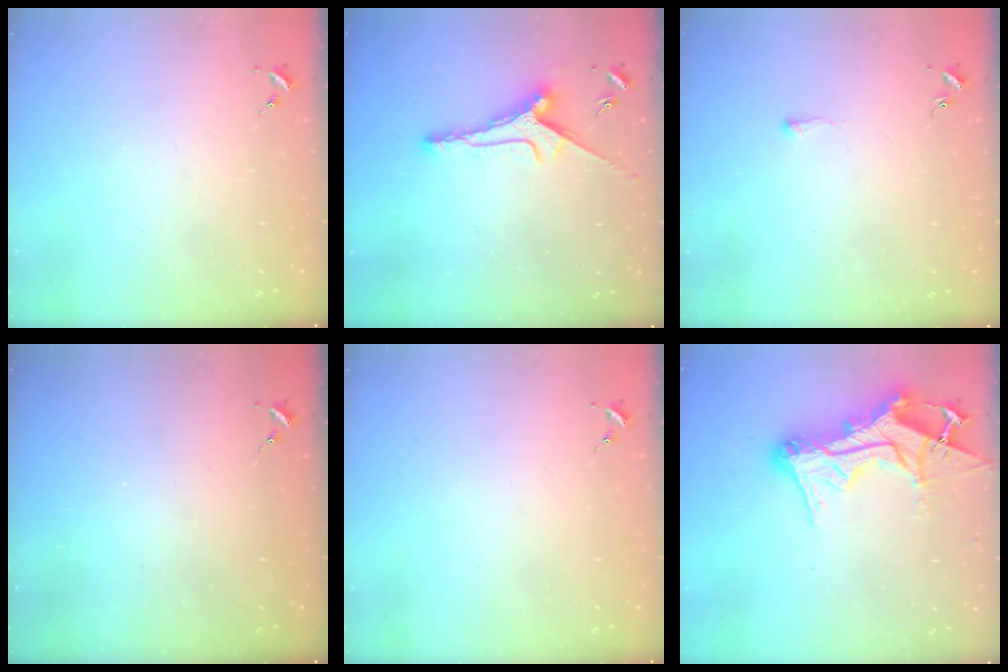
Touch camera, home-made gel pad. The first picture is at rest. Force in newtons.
{"total": 8.4, "press": 8.4, "slide": 0.4}
{"total": 1.9, "press": 1.8, "slide": 0.3}
{"total": 0.0}
{"total": 0.0}
{"total": 17.6, "press": 17.5, "slide": 1.8}